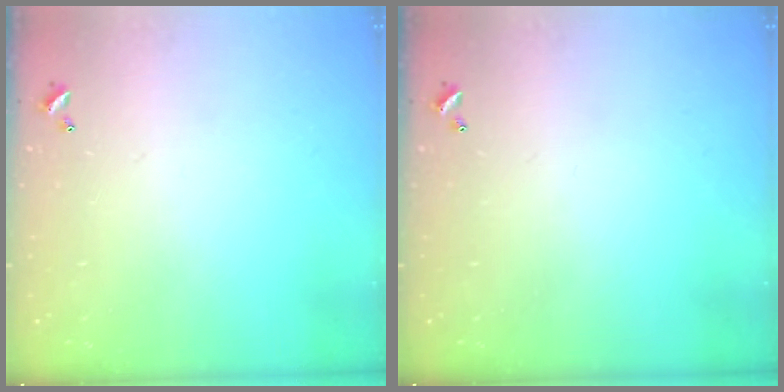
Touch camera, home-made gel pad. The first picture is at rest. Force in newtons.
{"total": 0.0}